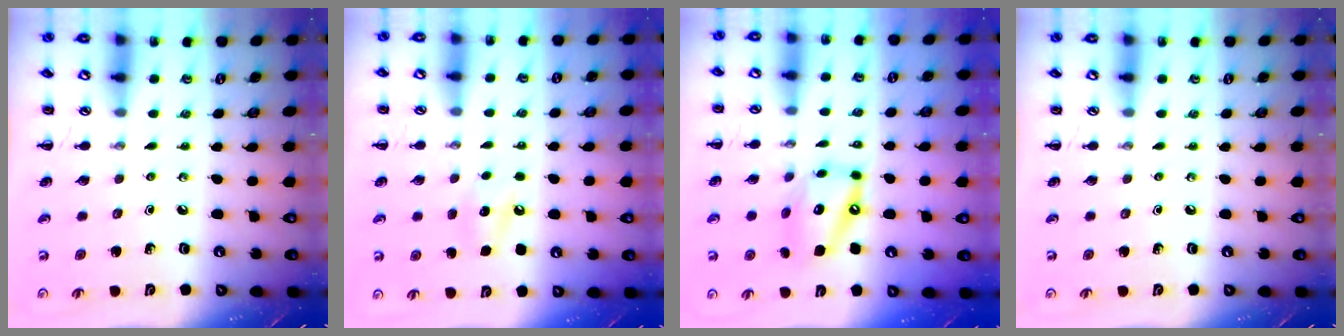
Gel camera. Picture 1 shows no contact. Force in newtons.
{"total": 7.2, "press": 7.0, "slide": 1.8}
{"total": 13.5, "press": 13.3, "slide": 2.5}
{"total": 0.0}